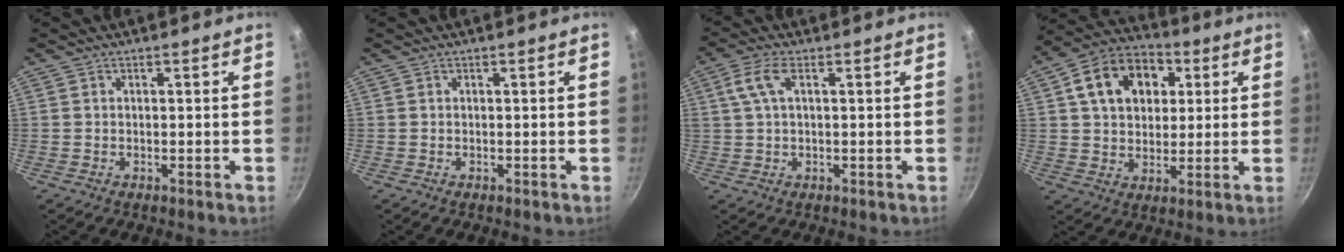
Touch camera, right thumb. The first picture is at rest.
{"total": 0.0}
{"total": 5.0, "force": [1.4, 1.9, 4.4], "torque": [-0.100, 0.013, 0.028]}
{"total": 14.9, "force": [4.6, 11.0, 9.1], "torque": [-0.126, 0.016, 0.065]}